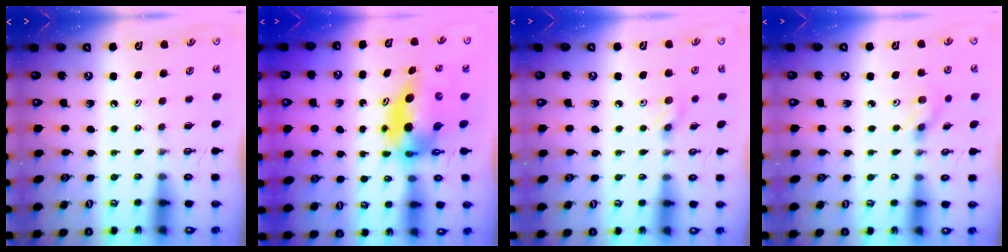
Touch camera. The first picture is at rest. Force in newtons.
{"total": 7.6, "press": 7.5, "slide": 0.9}
{"total": 5.7, "press": 5.5, "slide": 1.6}
{"total": 4.1, "press": 3.9, "slide": 1.3}